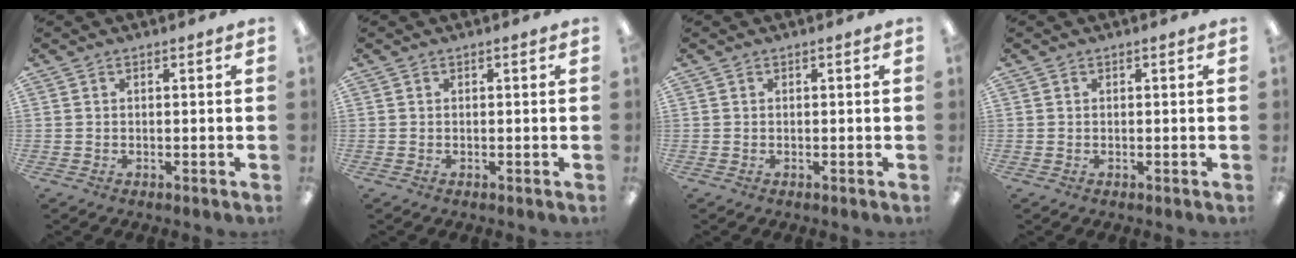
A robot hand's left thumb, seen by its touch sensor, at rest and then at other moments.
{"total": 0.0}
{"total": 0.0}
{"total": 0.0}